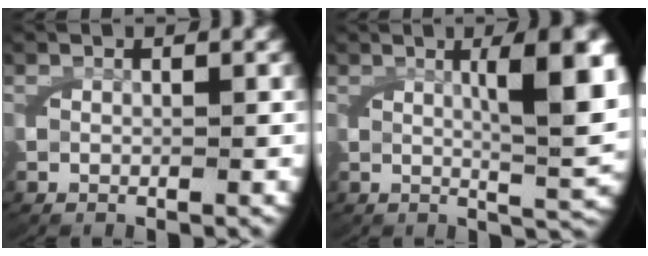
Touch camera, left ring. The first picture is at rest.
{"total": 7.7, "force": [1.9, 1.8, 7.2], "torque": [-0.096, 0.006, 0.032]}